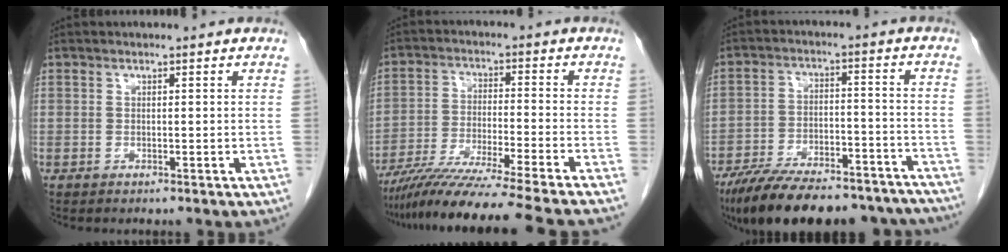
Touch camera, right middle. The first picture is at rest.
{"total": 18.6, "force": [-16.0, -2.2, 9.2], "torque": [-0.142, -0.047, -0.259]}
{"total": 25.2, "force": [-21.3, 7.5, 11.2], "torque": [-0.156, -0.002, -0.302]}